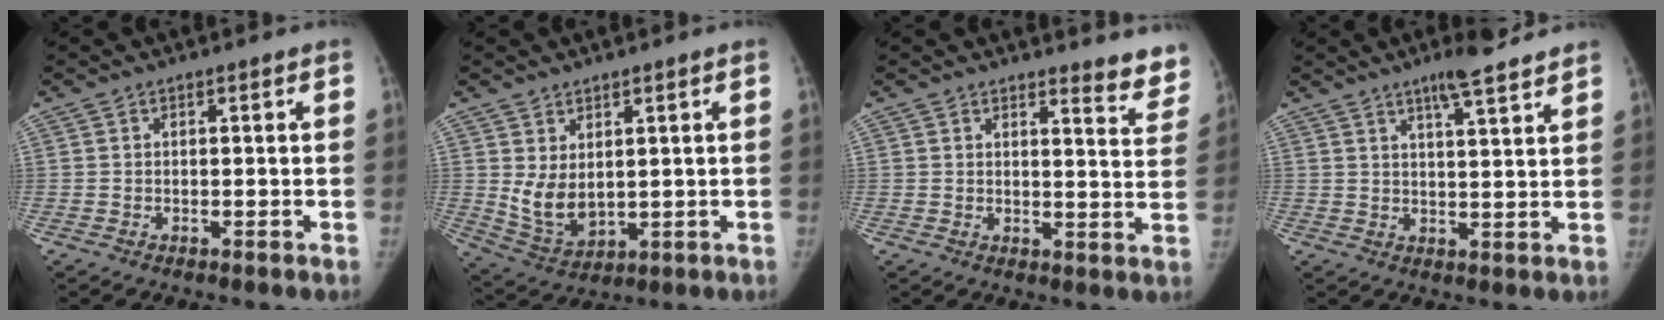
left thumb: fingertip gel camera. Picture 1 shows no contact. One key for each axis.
{"total": 7.2, "fx": 1.6, "fy": 4.5, "fz": 5.4, "tx": -0.088, "ty": -0.022, "tz": 0.052}
{"total": 7.6, "fx": 7.1, "fy": 1.7, "fz": 2.1, "tx": 0.009, "ty": -0.055, "tz": 0.065}
{"total": 7.7, "fx": 5.7, "fy": 1.0, "fz": 5.0, "tx": -0.073, "ty": -0.030, "tz": 0.087}